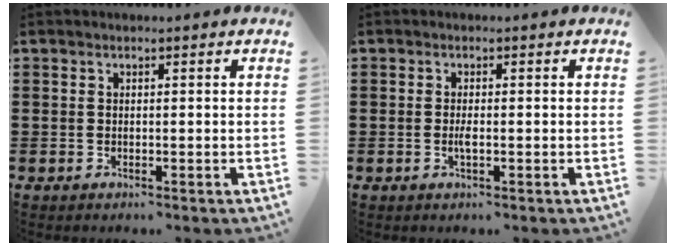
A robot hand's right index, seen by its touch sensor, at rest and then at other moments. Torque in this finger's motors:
{"motor_torque": [1.09, 1.04, 0.15, 0.01]}